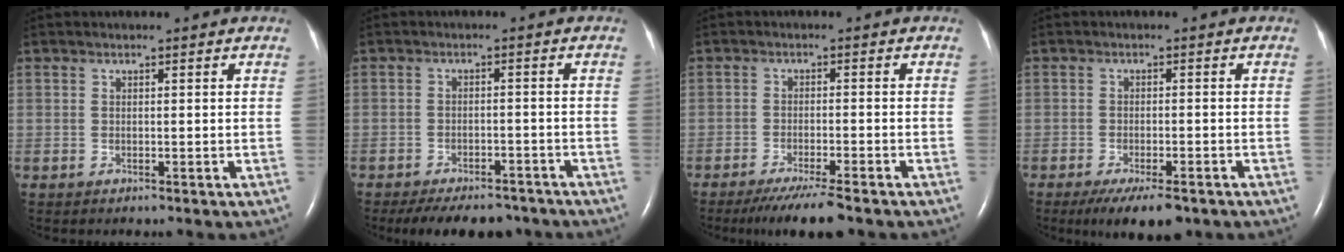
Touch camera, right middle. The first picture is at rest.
{"total": 12.0, "force": [-10.1, 4.7, 4.6], "torque": [-0.078, 0.000, -0.129]}
{"total": 7.0, "force": [-5.6, 0.1, 4.3], "torque": [-0.070, -0.018, -0.091]}
{"total": 7.7, "force": [-5.5, 2.0, 5.0], "torque": [-0.074, -0.015, -0.082]}